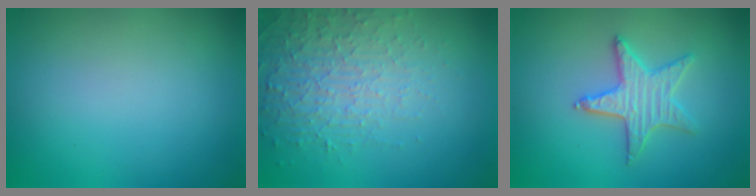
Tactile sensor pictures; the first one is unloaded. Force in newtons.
{"total": 5.1, "press": 3.4, "slide": 3.7}
{"total": 3.1, "press": 3.0, "slide": 0.6}